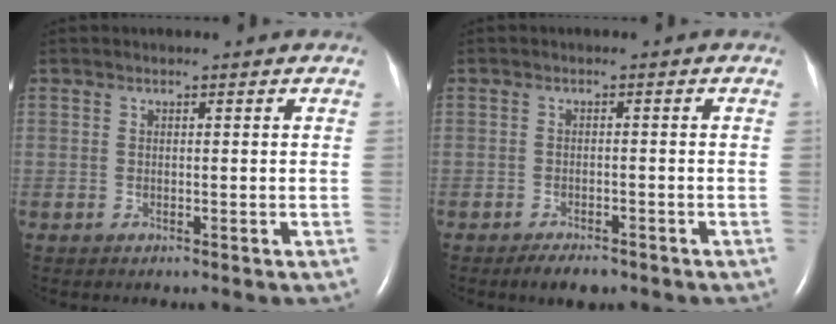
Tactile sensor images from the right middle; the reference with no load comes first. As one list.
[{"total": 3.3, "force": [-2.6, 1.2, 1.8], "torque": [-0.030, -0.003, -0.036]}]